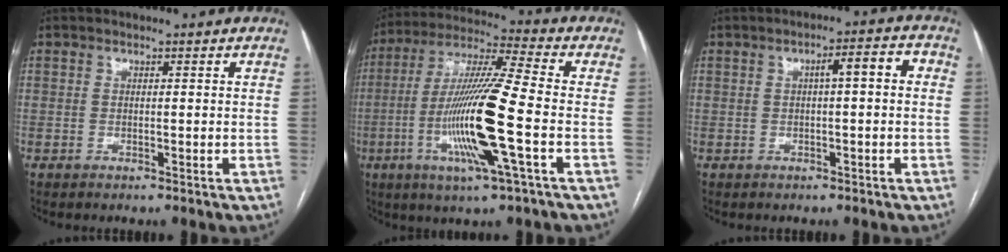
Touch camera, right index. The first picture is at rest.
{"total": 16.4, "force": [-4.1, -0.3, 15.9], "torque": [-0.319, -0.011, -0.085]}
{"total": 4.4, "force": [0.4, 0.8, 4.3], "torque": [-0.062, 0.020, 0.004]}